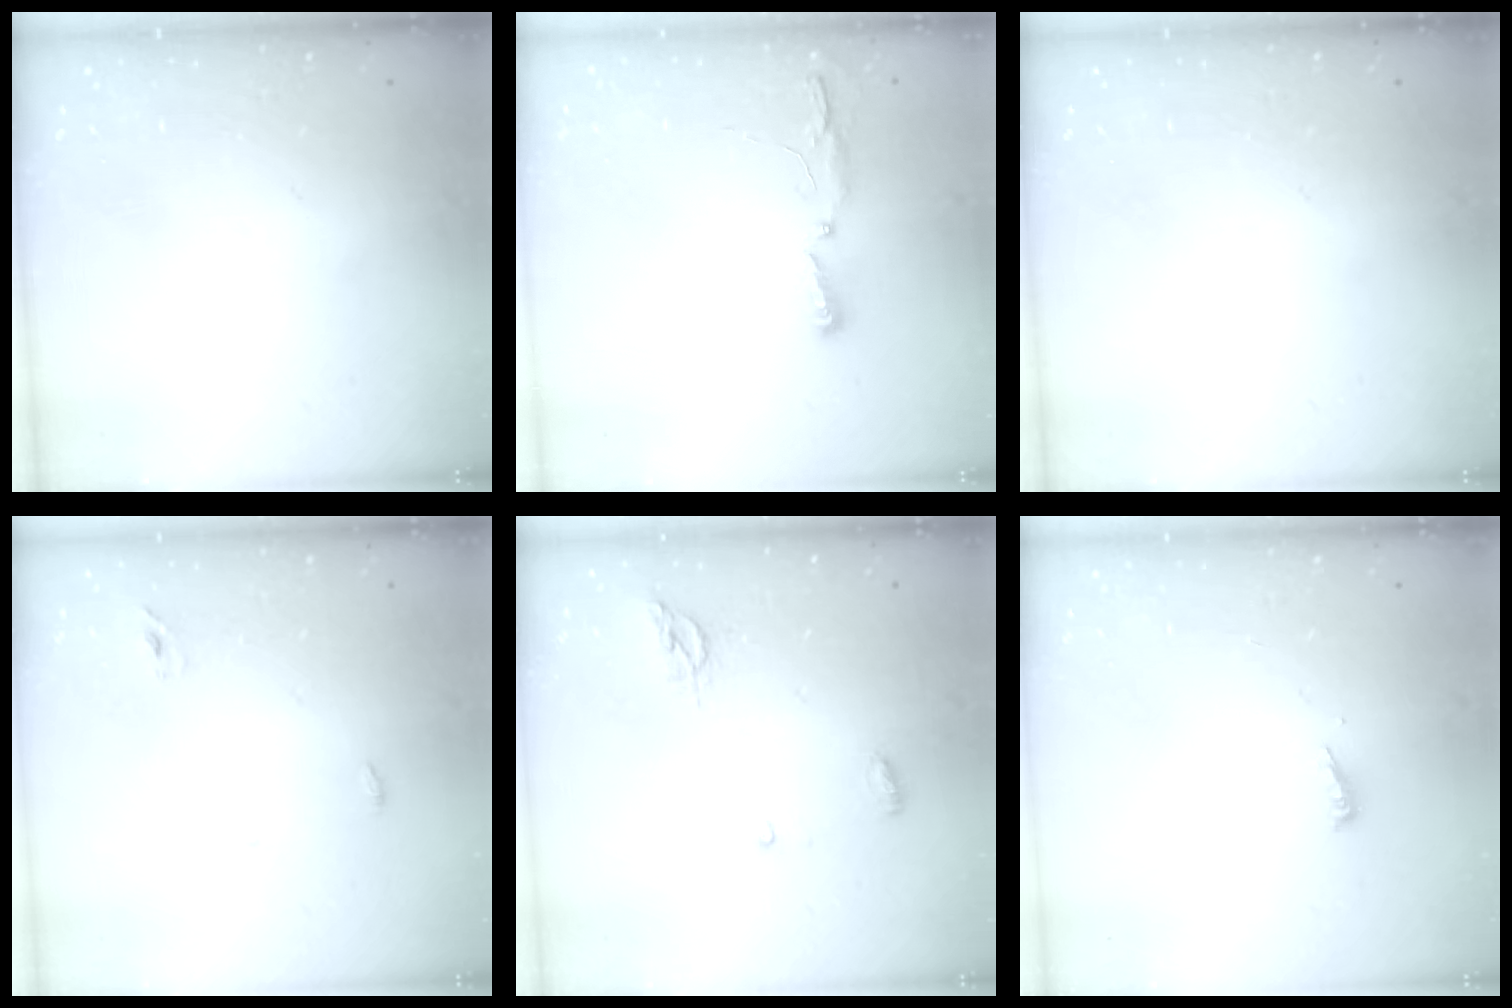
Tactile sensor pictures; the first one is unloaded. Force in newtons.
{"total": 3.5, "press": 3.4, "slide": 0.8}
{"total": 0.0}
{"total": 2.9, "press": 2.7, "slide": 1.0}
{"total": 4.9, "press": 4.9, "slide": 0.6}
{"total": 3.6, "press": 3.6, "slide": 0.4}